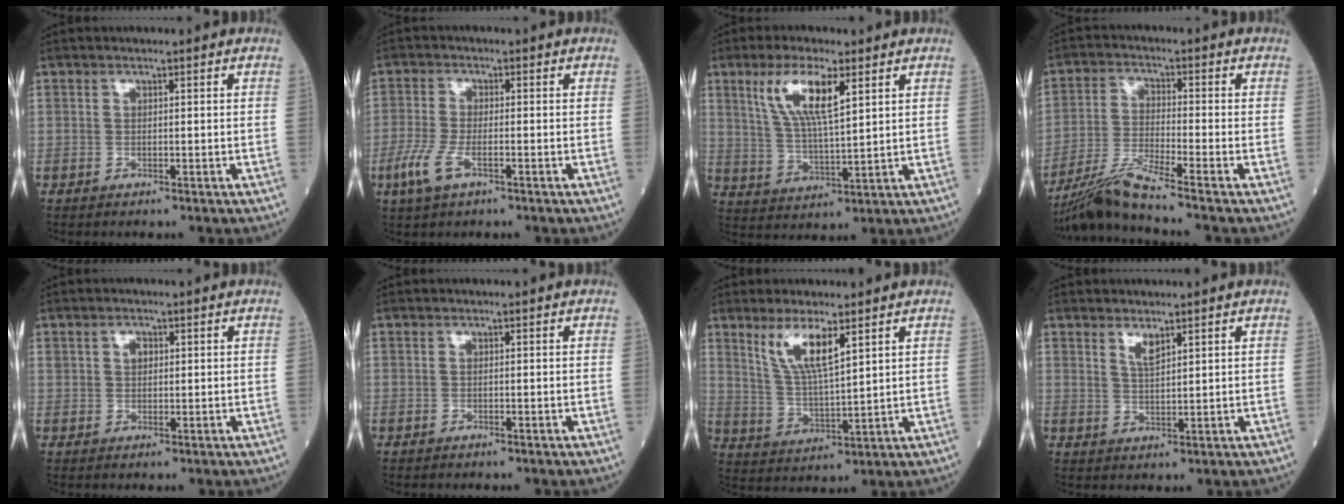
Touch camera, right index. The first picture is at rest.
{"total": 5.0, "force": [-2.3, 1.6, 4.2], "torque": [-0.103, -0.008, -0.045]}
{"total": 9.1, "force": [4.3, 1.8, 7.8], "torque": [-0.157, 0.003, 0.085]}
{"total": 7.6, "force": [-6.4, -2.0, 3.5], "torque": [-0.077, -0.029, -0.125]}
{"total": 1.9, "force": [0.7, 1.4, 1.1], "torque": [-0.019, 0.006, 0.012]}
{"total": 0.0}
{"total": 7.4, "force": [4.3, 1.0, 5.9], "torque": [-0.120, -0.009, 0.088]}
{"total": 2.4, "force": [1.8, 0.4, 1.5], "torque": [-0.032, -0.008, 0.038]}